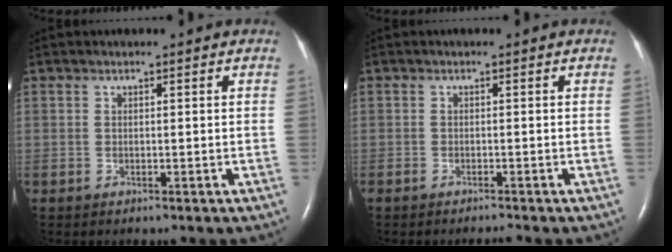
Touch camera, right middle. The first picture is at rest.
{"total": 1.0, "force": [-1.0, -0.1, 0.3], "torque": [-0.011, -0.005, -0.016]}